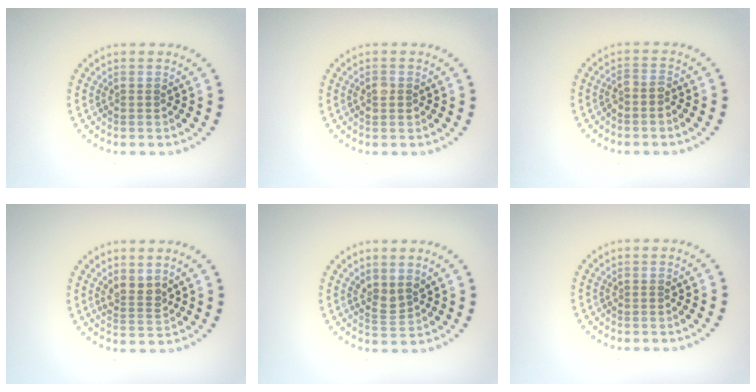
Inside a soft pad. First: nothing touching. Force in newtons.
{"total": 1.4, "press": 1.4, "slide": 0.0}
{"total": 1.1, "press": 0.9, "slide": 0.6}
{"total": 2.0, "press": 1.7, "slide": 1.1}
{"total": 1.9, "press": 1.4, "slide": 1.3}
{"total": 0.0}